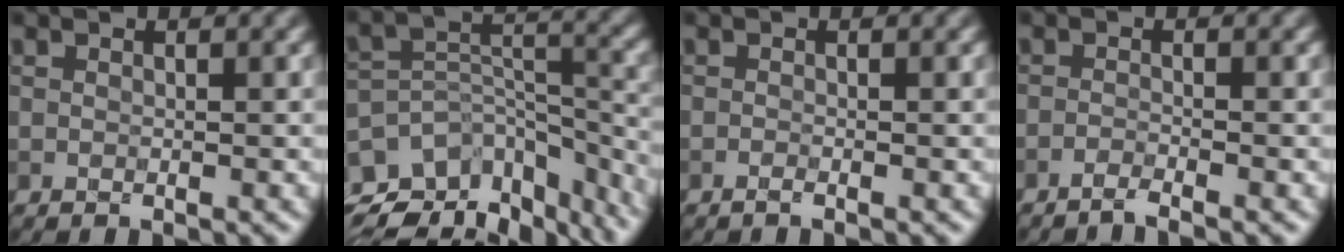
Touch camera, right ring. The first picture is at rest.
{"total": 12.1, "force": [-9.1, 5.8, 5.5], "torque": [-0.107, 0.013, -0.115]}
{"total": 0.7, "force": [-0.5, 0.0, 0.5], "torque": [-0.012, 0.000, -0.013]}
{"total": 1.7, "force": [-1.4, 0.1, 1.0], "torque": [-0.022, 0.002, -0.036]}